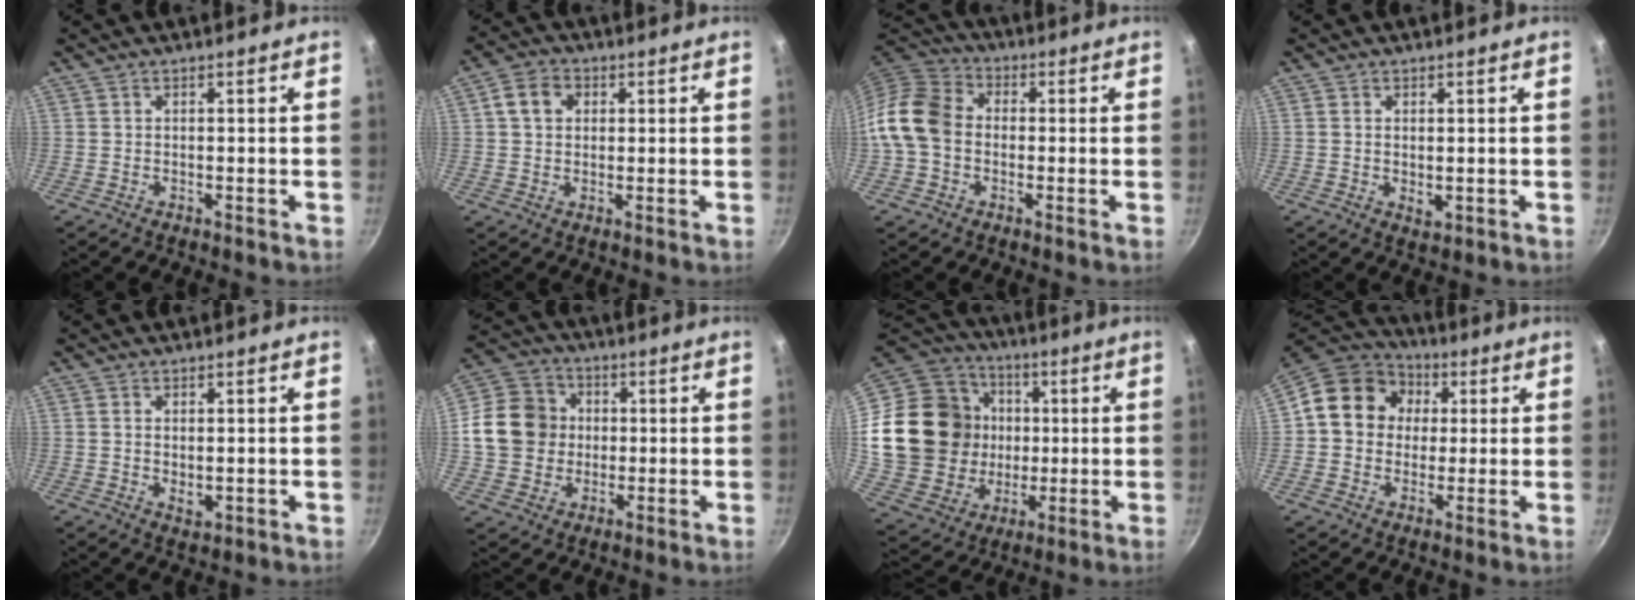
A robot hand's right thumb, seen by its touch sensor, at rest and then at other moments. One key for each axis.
{"total": 5.5, "fx": 1.3, "fy": 4.3, "fz": 3.0, "tx": -0.039, "ty": 0.009, "tz": 0.015}
{"total": 10.9, "fx": -1.1, "fy": 8.5, "fz": 6.7, "tx": -0.104, "ty": 0.026, "tz": -0.043}
{"total": 2.1, "fx": 0.2, "fy": 1.3, "fz": 1.7, "tx": -0.028, "ty": -0.007, "tz": 0.005}
{"total": 2.7, "fx": 0.3, "fy": 1.6, "fz": 2.1, "tx": -0.034, "ty": -0.008, "tz": 0.007}
{"total": 13.4, "fx": 0.6, "fy": 11.9, "fz": 6.1, "tx": -0.085, "ty": 0.022, "tz": 0.006}
{"total": 26.5, "fx": 2.1, "fy": 21.8, "fz": 15.0, "tx": -0.268, "ty": 0.027, "tz": 0.055}
{"total": 14.1, "fx": 2.6, "fy": 12.1, "fz": 6.8, "tx": -0.087, "ty": 0.021, "tz": 0.027}